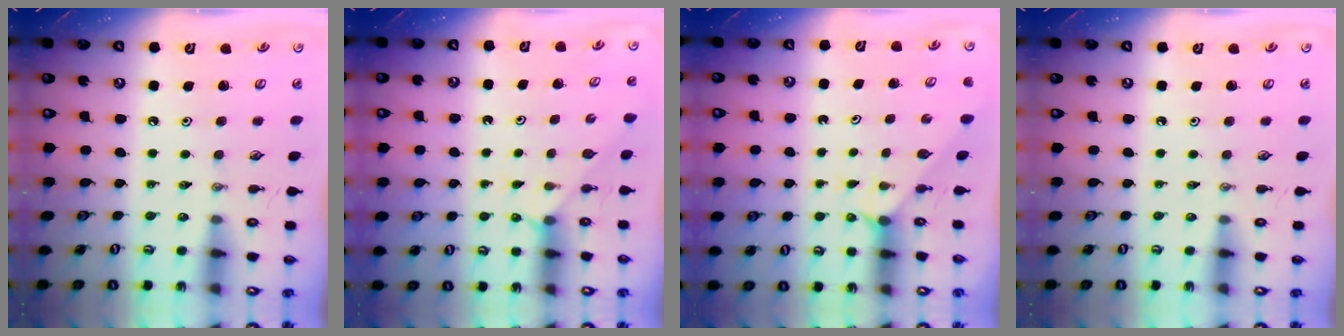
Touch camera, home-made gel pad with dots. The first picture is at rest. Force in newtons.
{"total": 1.9, "press": 1.9, "slide": 0.3}
{"total": 3.2, "press": 3.2, "slide": 0.3}
{"total": 0.0}